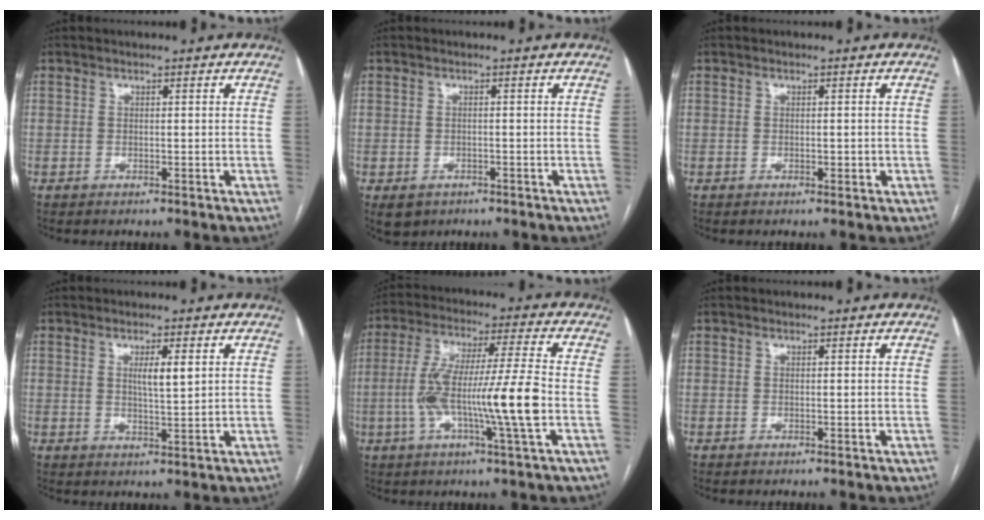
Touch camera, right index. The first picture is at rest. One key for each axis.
{"total": 4.7, "fx": -2.7, "fy": 3.7, "fz": 1.1, "tx": -0.015, "ty": 0.004, "tz": -0.033}
{"total": 0.8, "fx": -0.3, "fy": 0.4, "fz": 0.6, "tx": -0.009, "ty": 0.001, "tz": -0.003}
{"total": 3.5, "fx": 1.2, "fy": 0.5, "fz": 3.2, "tx": -0.055, "ty": -0.003, "tz": 0.019}
{"total": 14.1, "fx": -2.9, "fy": -0.4, "fz": 13.8, "tx": -0.262, "ty": 0.004, "tz": -0.057}
{"total": 0.0}